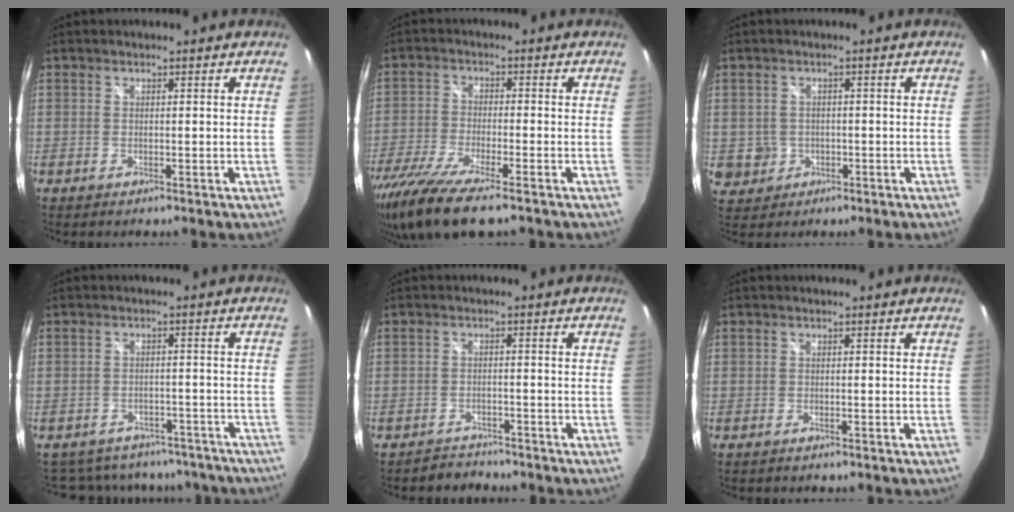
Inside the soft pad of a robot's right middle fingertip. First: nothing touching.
{"total": 14.2, "force": [-10.5, 2.6, 9.2], "torque": [-0.201, -0.057, -0.191]}
{"total": 4.8, "force": [-0.8, 4.6, 1.1], "torque": [-0.036, 0.002, -0.001]}
{"total": 16.3, "force": [-13.7, 7.3, 5.1], "torque": [-0.111, 0.017, -0.165]}
{"total": 3.1, "force": [-2.9, 1.2, -0.3], "torque": [-0.004, 0.006, -0.049]}
{"total": 0.7, "force": [-0.6, 0.3, 0.2], "torque": [-0.005, -0.003, -0.012]}